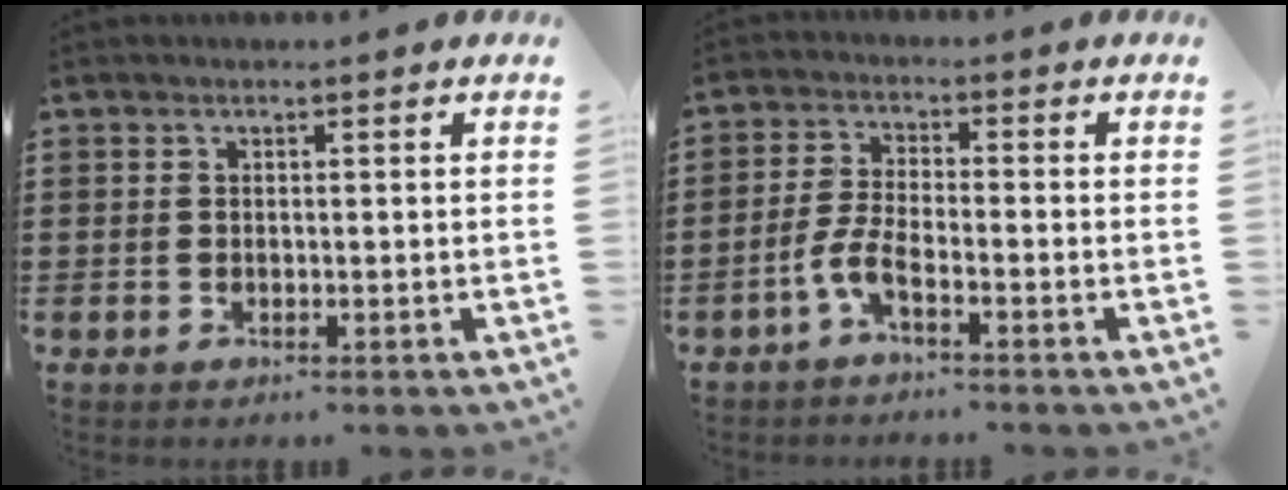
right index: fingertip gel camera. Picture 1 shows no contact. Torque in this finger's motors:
{"motor_torque": [0.84, 0.93, 0.00, 0.00]}